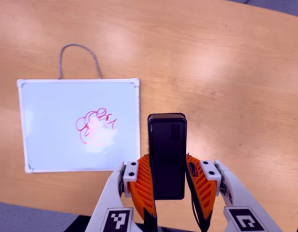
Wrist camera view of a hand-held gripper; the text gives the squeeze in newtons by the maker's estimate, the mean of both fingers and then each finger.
{"total": 4.6, "left": 3.4, "right": 5.8}